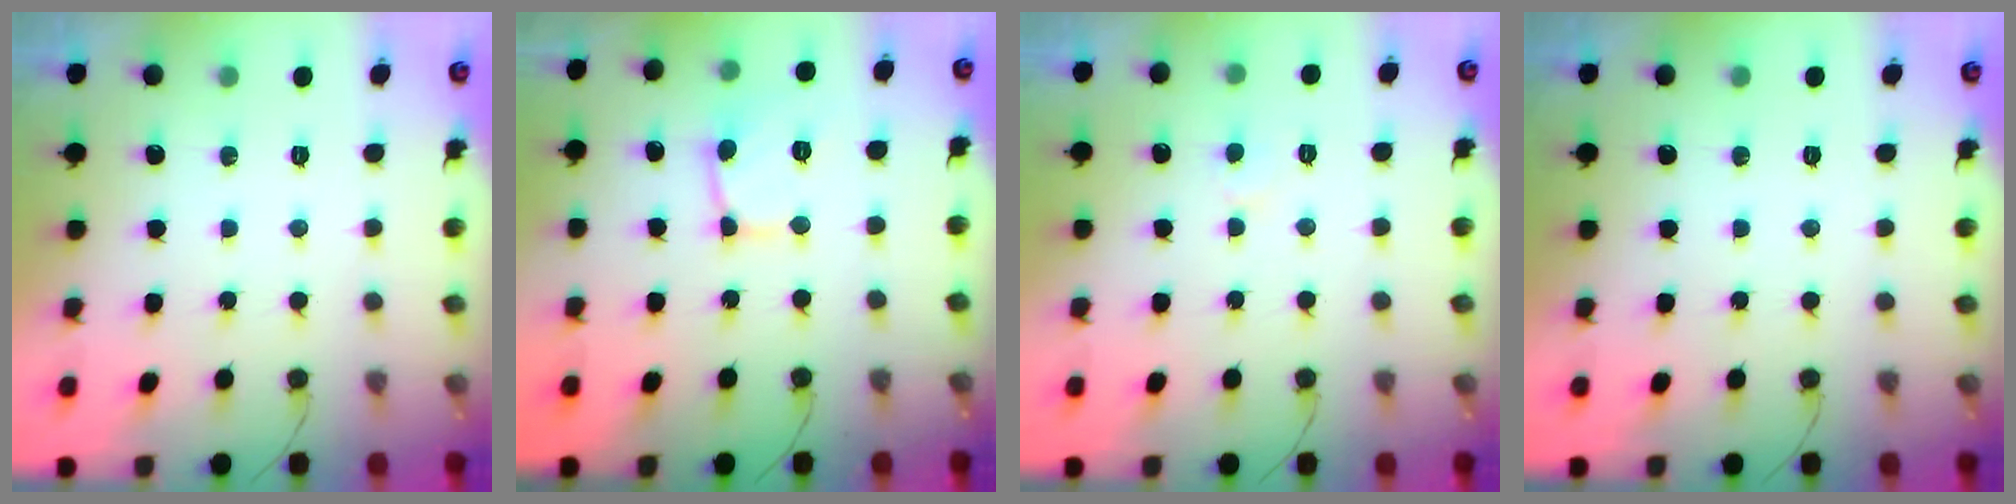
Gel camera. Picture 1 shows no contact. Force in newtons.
{"total": 4.0, "press": 3.9, "slide": 0.6}
{"total": 3.1, "press": 3.1, "slide": 0.3}
{"total": 0.0}